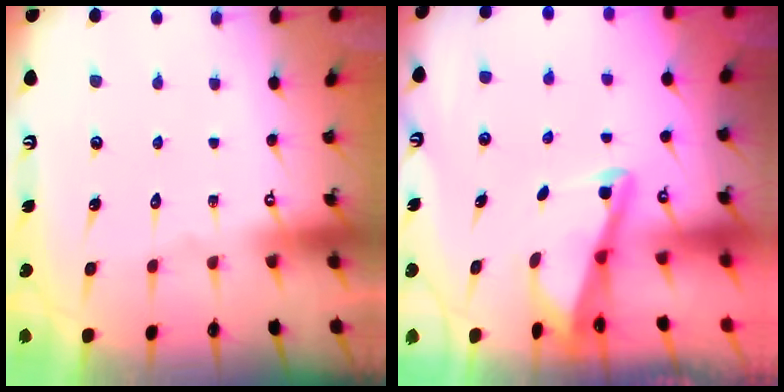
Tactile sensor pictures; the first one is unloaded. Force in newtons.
{"total": 2.9, "press": 2.9, "slide": 0.4}